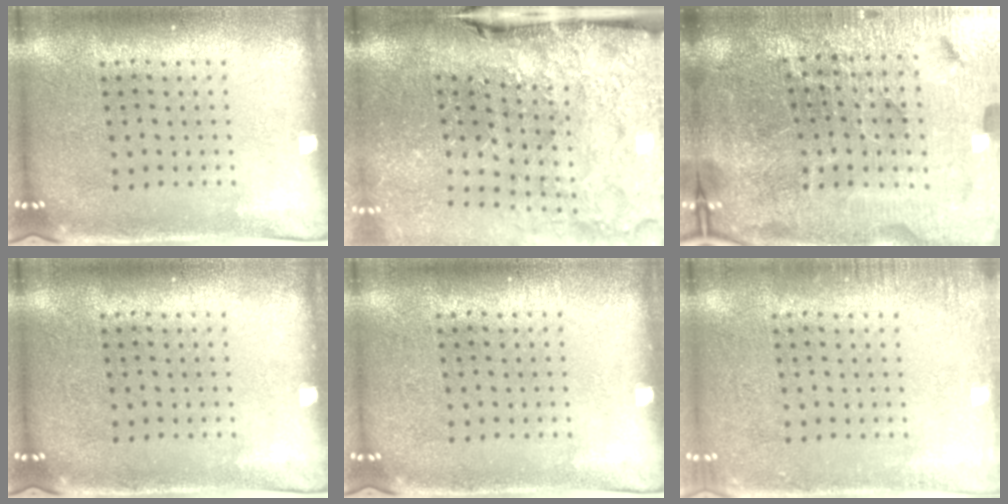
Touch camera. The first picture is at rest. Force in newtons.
{"total": 4.6, "press": 3.6, "slide": 2.9}
{"total": 5.9, "press": 5.4, "slide": 2.4}
{"total": 0.0}
{"total": 0.0}
{"total": 1.3, "press": 1.2, "slide": 0.2}